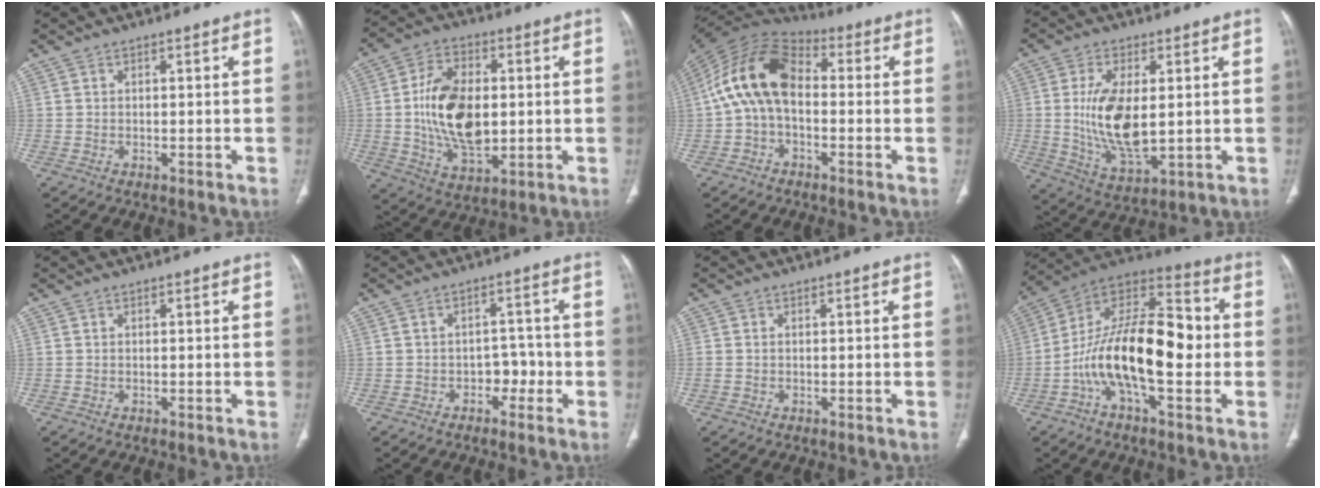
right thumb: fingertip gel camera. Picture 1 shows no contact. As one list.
[{"total": 15.8, "force": [0.3, 9.4, 12.6], "torque": [-0.212, -0.002, 0.010]}, {"total": 14.1, "force": [-0.1, 8.9, 11.0], "torque": [-0.196, 0.038, -0.016]}, {"total": 13.0, "force": [0.7, 6.2, 11.4], "torque": [-0.218, -0.021, 0.025]}, {"total": 0.0}, {"total": 3.9, "force": [-1.6, 2.9, 2.1], "torque": [-0.004, 0.018, -0.029]}, {"total": 0.8, "force": [-0.1, 0.7, 0.5], "torque": [-0.012, 0.003, 0.000]}, {"total": 21.0, "force": [-2.8, 9.1, 18.7], "torque": [-0.305, 0.043, -0.054]}]